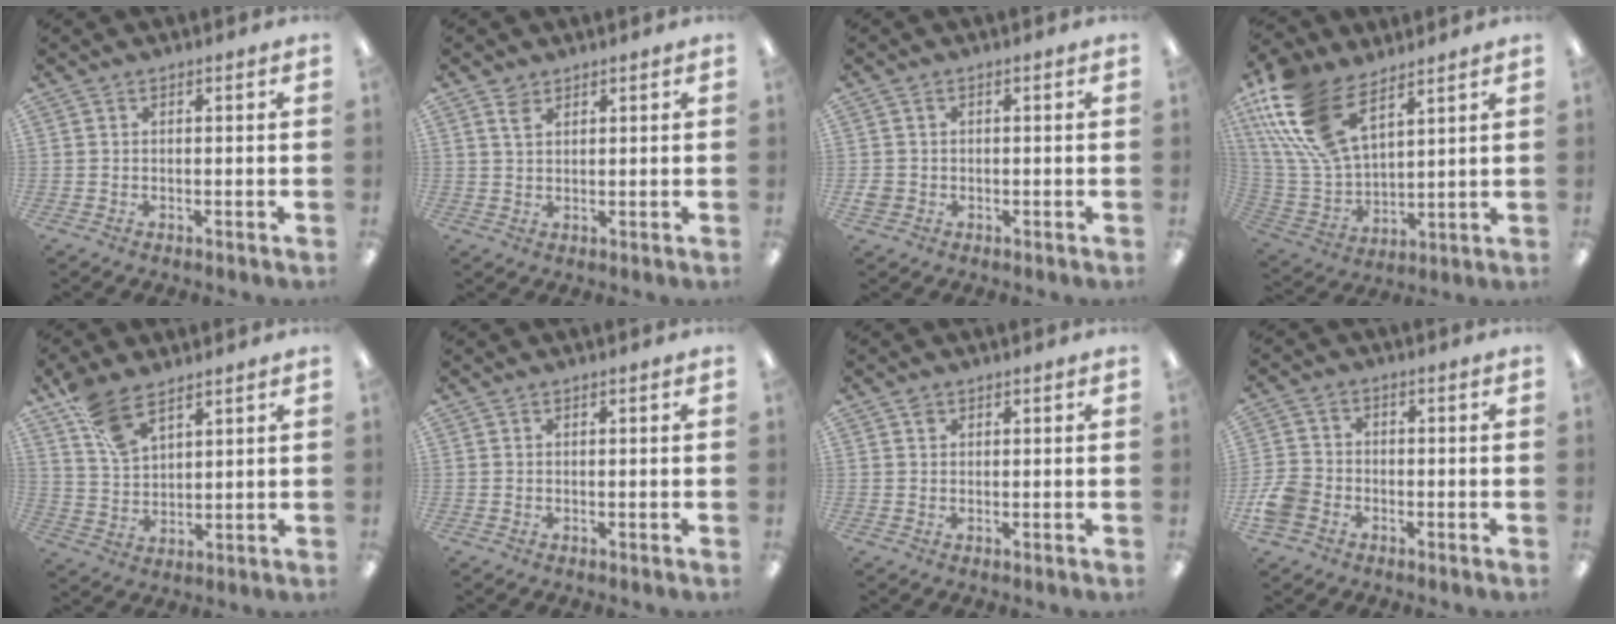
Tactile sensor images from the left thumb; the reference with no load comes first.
{"total": 2.7, "force": [2.0, 1.4, 1.3], "torque": [-0.030, -0.001, 0.037]}
{"total": 2.1, "force": [-0.2, 1.9, 0.9], "torque": [-0.016, 0.004, -0.005]}
{"total": 20.1, "force": [11.6, 10.0, 13.0], "torque": [-0.311, -0.048, 0.208]}
{"total": 9.3, "force": [6.6, 4.2, 5.1], "torque": [-0.100, -0.027, 0.123]}
{"total": 0.0}
{"total": 0.9, "force": [0.6, 0.7, 0.3], "torque": [-0.008, 0.001, 0.011]}
{"total": 6.4, "force": [-2.8, 4.8, 3.1], "torque": [-0.065, 0.019, -0.050]}